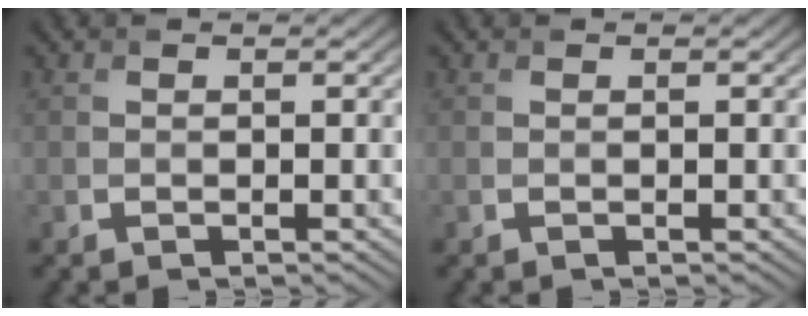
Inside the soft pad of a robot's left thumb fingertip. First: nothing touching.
{"total": 0.0}